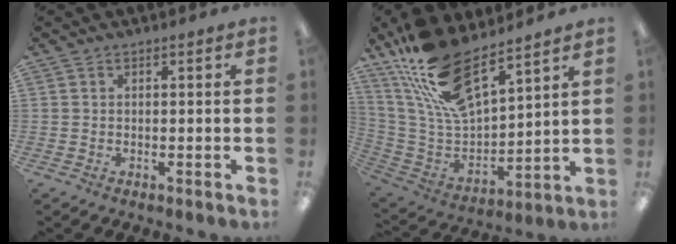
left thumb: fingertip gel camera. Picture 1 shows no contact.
{"total": 18.7, "force": [13.2, 7.2, 11.1], "torque": [-0.236, -0.083, 0.241]}